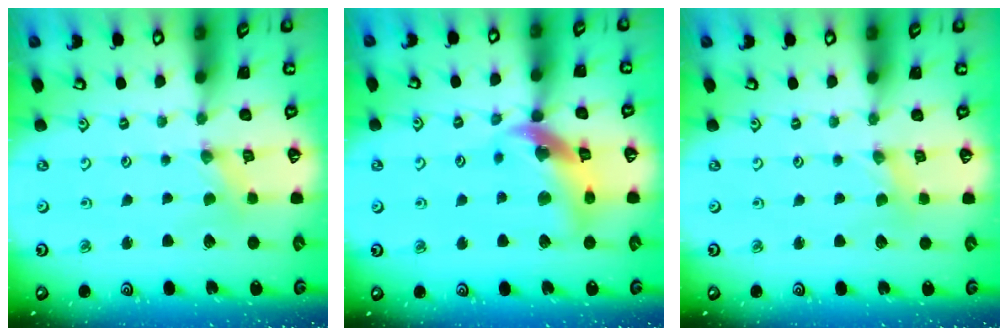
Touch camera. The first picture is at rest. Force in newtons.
{"total": 14.9, "press": 14.8, "slide": 1.8}
{"total": 0.0}